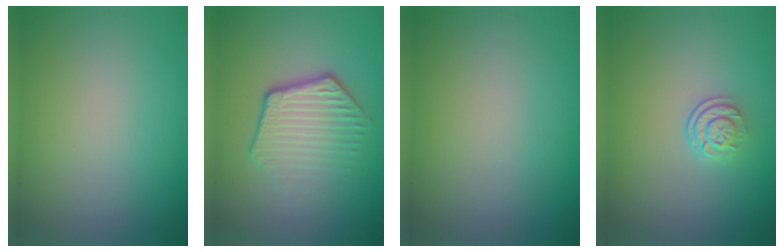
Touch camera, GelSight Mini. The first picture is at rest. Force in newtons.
{"total": 4.1, "press": 3.1, "slide": 2.6}
{"total": 0.0}
{"total": 2.4, "press": 1.7, "slide": 1.6}